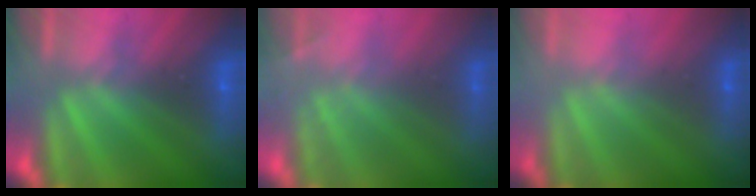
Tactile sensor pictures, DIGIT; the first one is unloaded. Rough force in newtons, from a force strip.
{"total": 1.9}
{"total": 2.0}